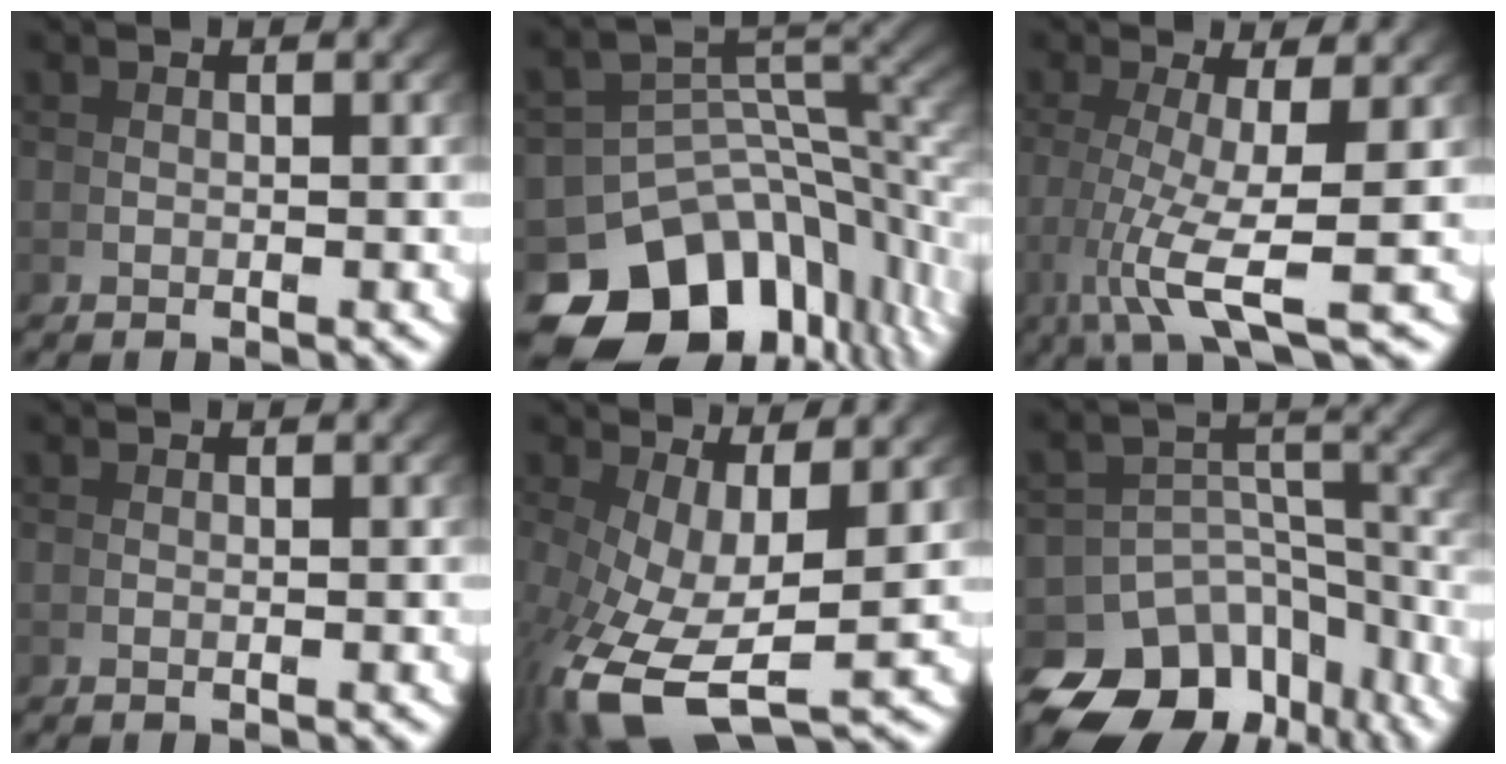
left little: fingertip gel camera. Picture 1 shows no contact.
{"total": 14.9, "force": [-6.4, 9.7, 9.4], "torque": [-0.139, -0.050, -0.078]}
{"total": 6.4, "force": [-1.2, 1.4, 6.1], "torque": [-0.133, -0.032, -0.002]}
{"total": 0.0}
{"total": 8.0, "force": [-3.1, 3.3, 6.6], "torque": [-0.163, -0.058, -0.015]}
{"total": 11.2, "force": [-5.5, 7.2, 6.5], "torque": [-0.097, -0.045, -0.073]}